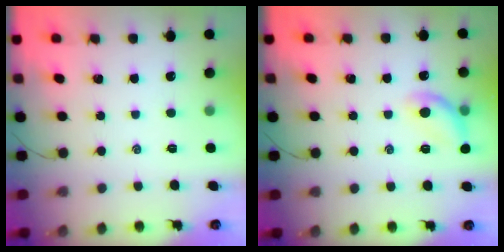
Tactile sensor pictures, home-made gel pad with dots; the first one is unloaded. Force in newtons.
{"total": 10.6, "press": 10.5, "slide": 1.5}